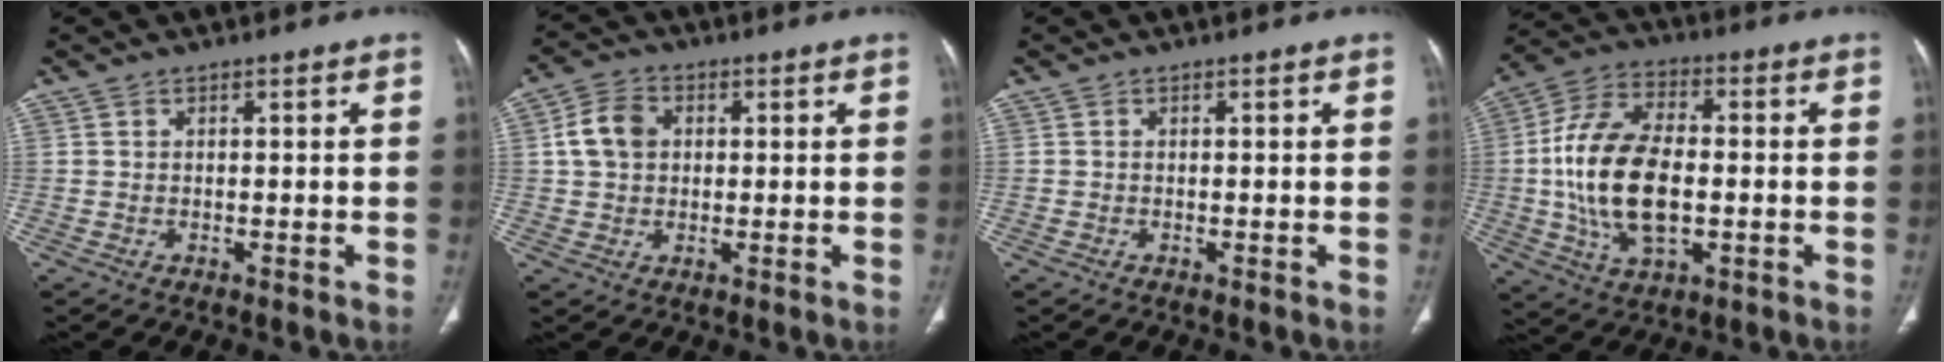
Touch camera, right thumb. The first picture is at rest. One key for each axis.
{"total": 6.9, "fx": 1.2, "fy": 5.4, "fz": 4.1, "tx": -0.068, "ty": 0.009, "tz": 0.017}
{"total": 0.0}
{"total": 17.7, "fx": -1.2, "fy": 10.0, "fz": 14.5, "tx": -0.275, "ty": 0.015, "tz": -0.020}